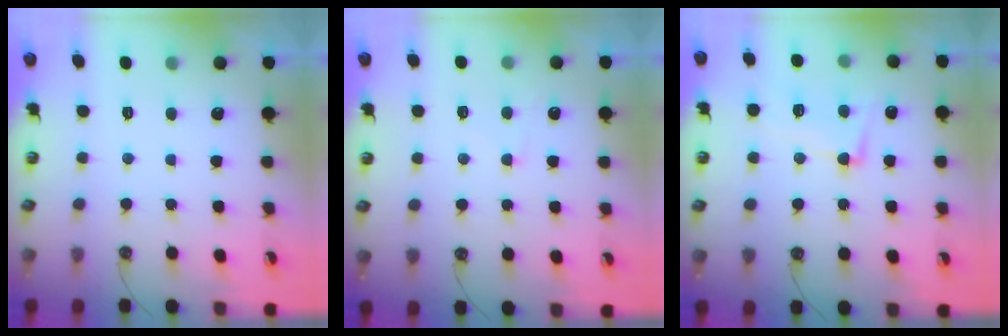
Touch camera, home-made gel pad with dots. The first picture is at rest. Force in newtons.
{"total": 4.4, "press": 4.4, "slide": 0.5}
{"total": 4.4, "press": 4.1, "slide": 1.6}